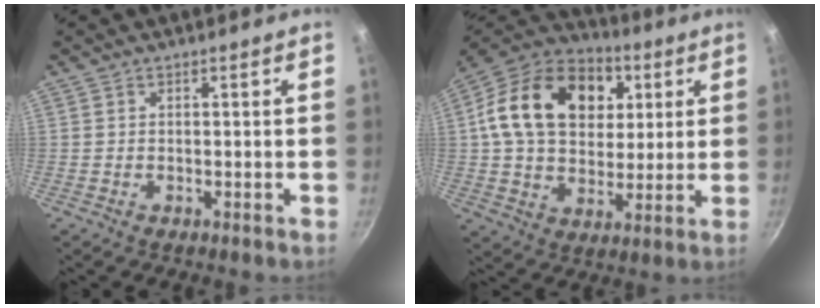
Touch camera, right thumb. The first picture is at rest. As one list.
[{"total": 23.4, "force": [6.2, 16.7, 15.3], "torque": [-0.234, 0.008, 0.094]}]